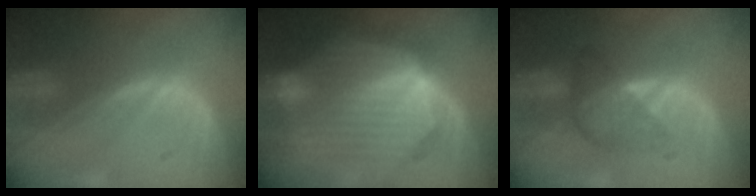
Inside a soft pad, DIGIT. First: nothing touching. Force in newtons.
{"total": 10.7, "press": 10.7, "slide": 0.7}
{"total": 4.1, "press": 4.1, "slide": 0.0}